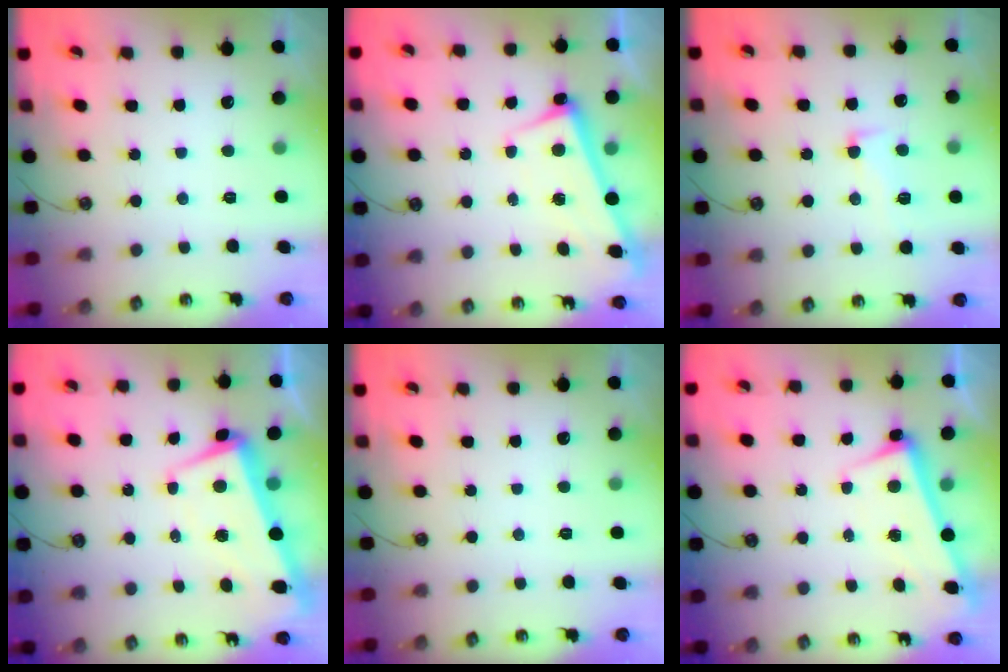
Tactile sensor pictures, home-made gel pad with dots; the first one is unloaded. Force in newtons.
{"total": 2.8, "press": 2.8, "slide": 0.4}
{"total": 2.1, "press": 1.2, "slide": 1.8}
{"total": 1.9, "press": 0.8, "slide": 1.8}
{"total": 0.0}
{"total": 2.6, "press": 2.4, "slide": 1.0}